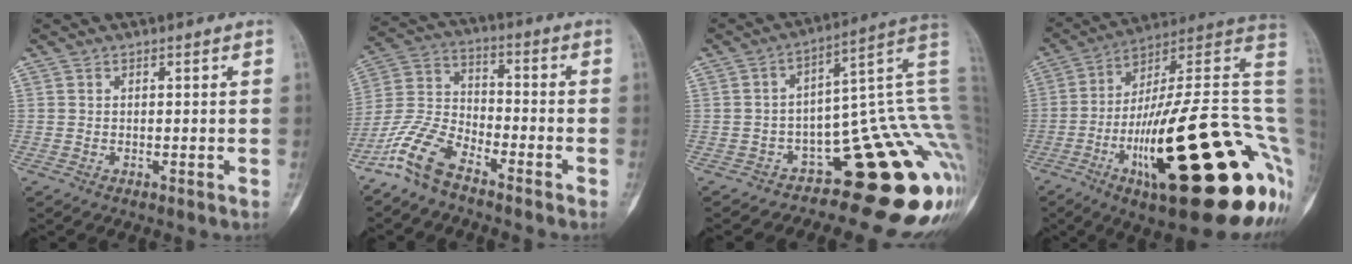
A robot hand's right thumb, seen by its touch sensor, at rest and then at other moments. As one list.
[{"total": 10.7, "force": [-7.8, 4.4, 5.9], "torque": [-0.134, 0.046, -0.165]}, {"total": 20.7, "force": [-7.5, 8.4, 17.4], "torque": [-0.080, 0.116, -0.086]}, {"total": 36.6, "force": [-7.8, 10.3, 34.3], "torque": [-0.417, 0.057, -0.117]}]